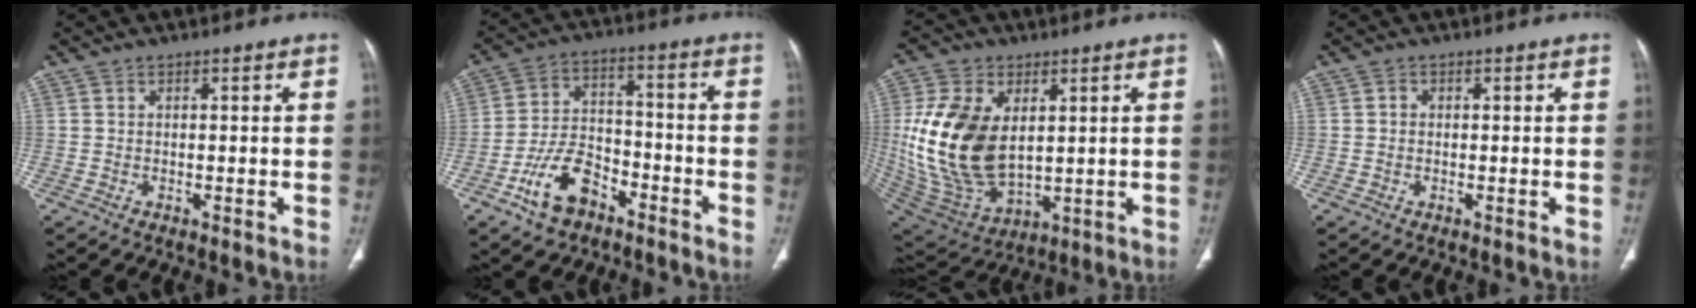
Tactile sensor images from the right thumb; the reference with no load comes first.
{"total": 11.1, "force": [-6.4, 6.5, 6.3], "torque": [-0.103, 0.047, -0.117]}
{"total": 20.3, "force": [2.8, 12.5, 15.7], "torque": [-0.310, -0.022, 0.072]}
{"total": 0.7, "force": [-0.1, 0.7, 0.3], "torque": [0.001, 0.002, -0.003]}